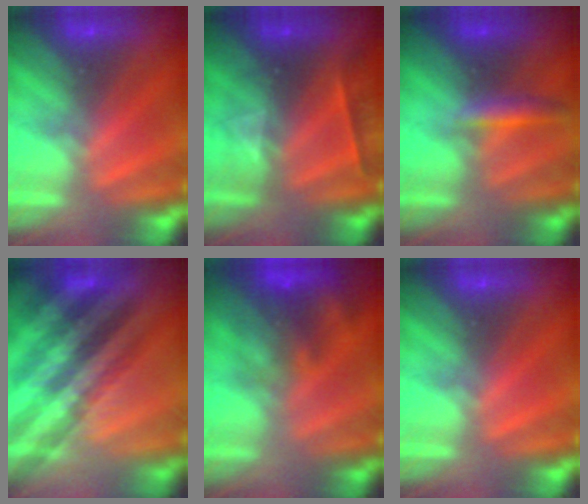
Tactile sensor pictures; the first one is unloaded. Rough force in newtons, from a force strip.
{"total": 2.3}
{"total": 2.8}
{"total": 3.6}
{"total": 5.7}
{"total": 0.0}